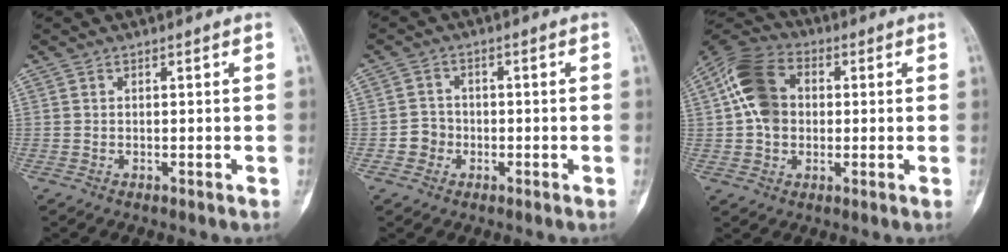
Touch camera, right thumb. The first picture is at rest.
{"total": 3.3, "force": [-1.1, 3.0, 0.7], "torque": [0.008, 0.011, -0.025]}
{"total": 11.8, "force": [1.1, 8.9, 7.7], "torque": [-0.134, 0.023, 0.009]}